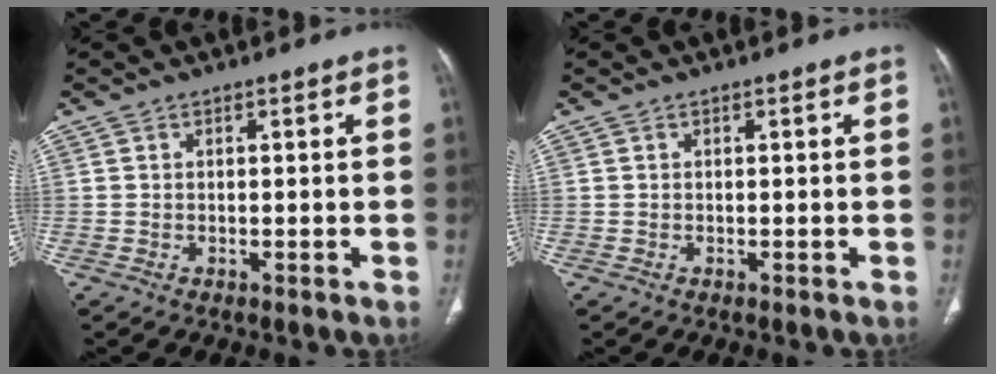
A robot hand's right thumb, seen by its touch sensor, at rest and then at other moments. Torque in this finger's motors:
{"motor_torque": [1.14, 1.14, 0.17, -0.18, 0.04]}